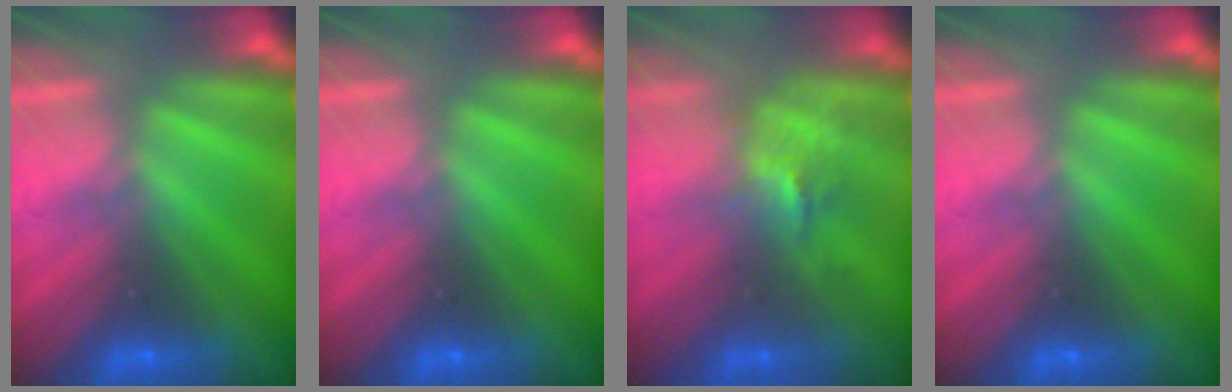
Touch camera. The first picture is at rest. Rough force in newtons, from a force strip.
{"total": 0.0}
{"total": 2.4}
{"total": 0.0}